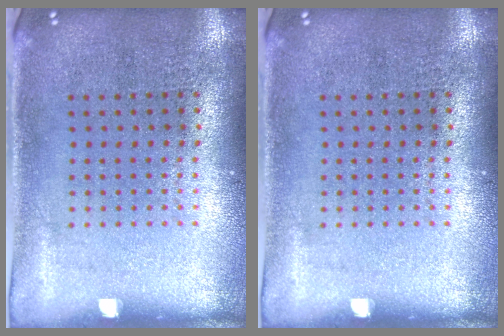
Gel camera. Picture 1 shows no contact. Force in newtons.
{"total": 0.0}